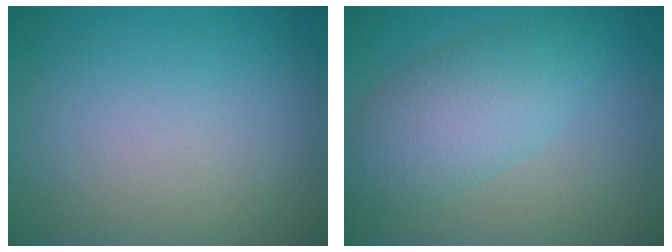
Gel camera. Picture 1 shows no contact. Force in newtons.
{"total": 5.5, "press": 5.5, "slide": 0.2}